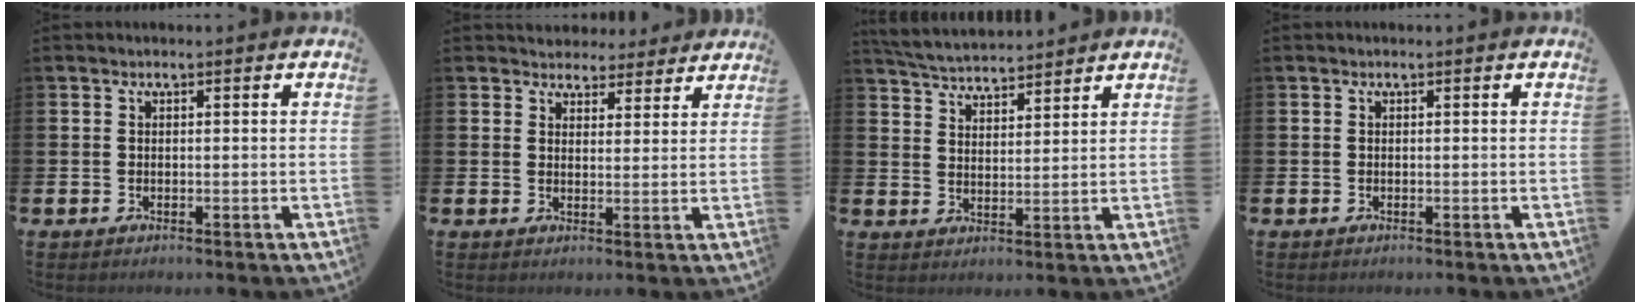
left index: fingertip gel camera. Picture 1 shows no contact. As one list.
[{"total": 3.8, "force": [3.4, 1.6, 0.0], "torque": [0.000, -0.024, 0.058]}, {"total": 4.8, "force": [4.8, 0.6, 0.2], "torque": [-0.022, -0.026, 0.086]}, {"total": 0.0}]